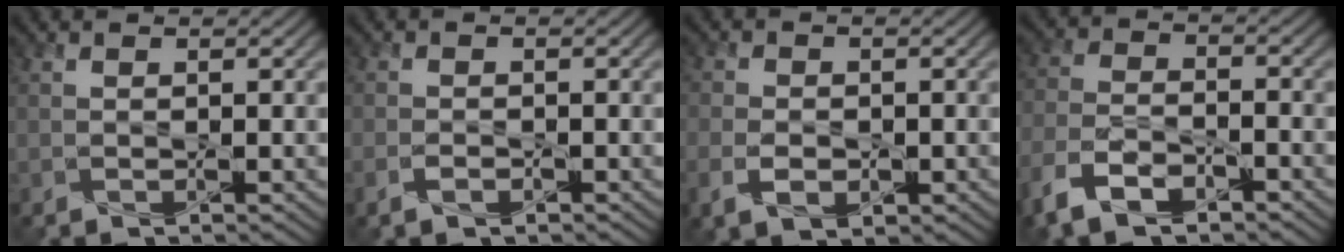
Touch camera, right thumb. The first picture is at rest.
{"total": 1.8, "force": [-1.1, 0.9, 1.2], "torque": [-0.028, -0.003, -0.023]}
{"total": 4.3, "force": [-1.6, 2.8, 2.9], "torque": [-0.065, -0.010, -0.033]}
{"total": 8.7, "force": [-5.9, 4.0, 5.0], "torque": [-0.116, -0.015, -0.125]}